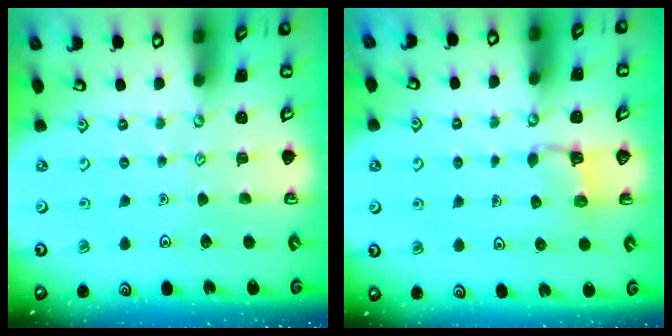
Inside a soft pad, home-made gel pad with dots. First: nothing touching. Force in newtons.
{"total": 2.1, "press": 2.0, "slide": 0.5}